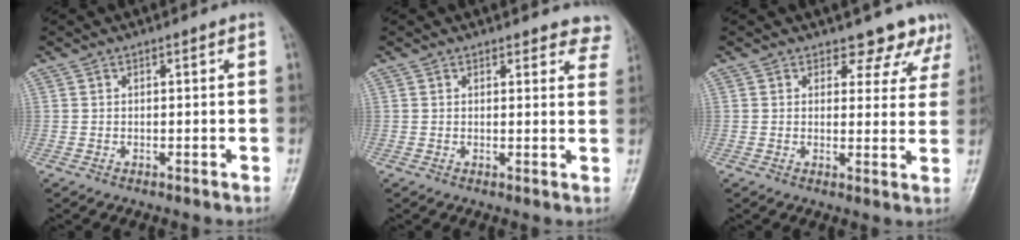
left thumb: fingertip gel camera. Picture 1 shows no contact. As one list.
[{"total": 6.5, "force": [6.0, 2.4, 0.6], "torque": [0.046, -0.024, 0.038]}, {"total": 6.6, "force": [5.5, 3.4, 0.8], "torque": [0.031, -0.031, 0.047]}]